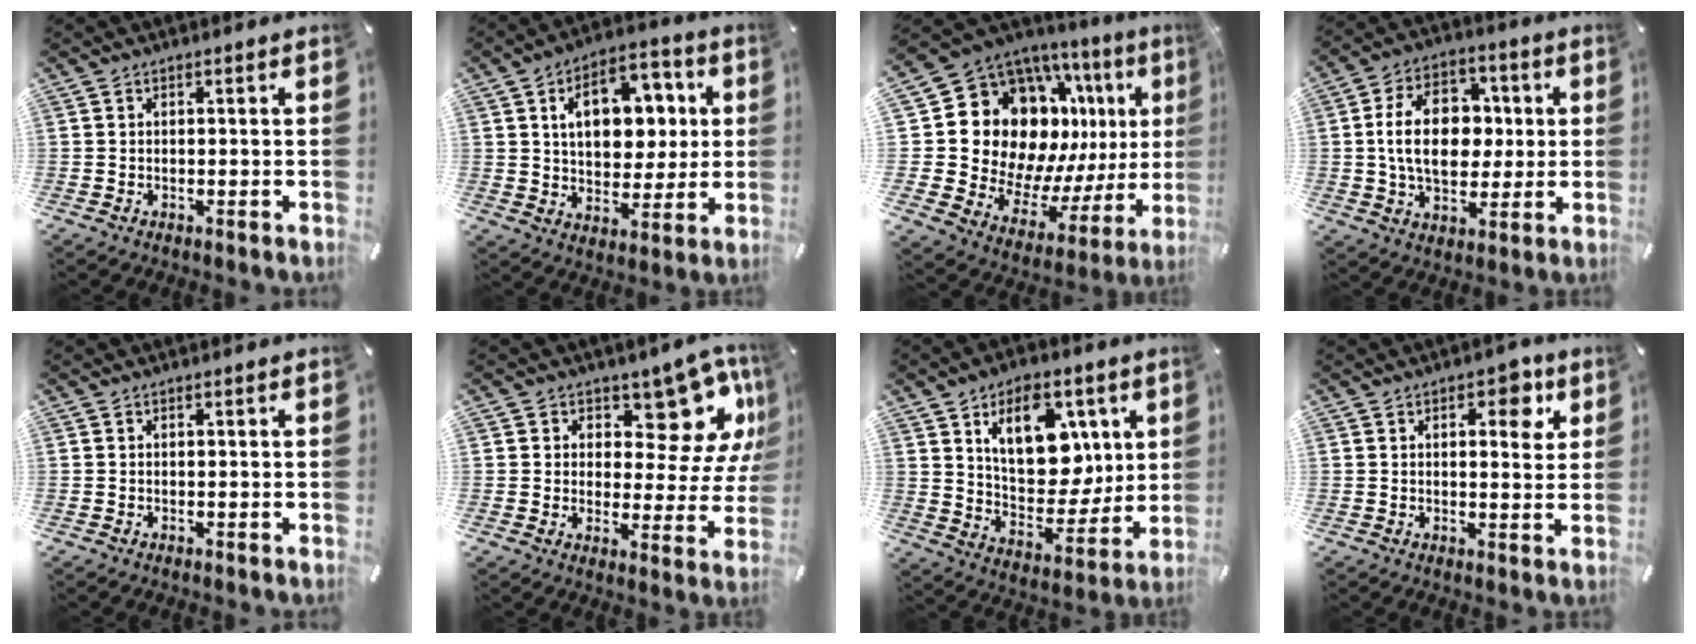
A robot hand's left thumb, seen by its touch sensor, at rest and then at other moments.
{"total": 14.3, "force": [3.8, 10.2, 9.3], "torque": [-0.132, -0.001, 0.067]}
{"total": 20.3, "force": [6.7, 15.5, 11.3], "torque": [-0.182, -0.077, 0.162]}
{"total": 16.3, "force": [1.1, 11.5, 11.5], "torque": [-0.203, 0.014, 0.017]}
{"total": 0.0}
{"total": 14.8, "force": [8.8, 7.9, 8.8], "torque": [-0.111, -0.071, 0.149]}
{"total": 16.1, "force": [7.2, 10.5, 9.8], "torque": [-0.139, -0.033, 0.131]}
{"total": 6.5, "force": [2.9, 3.3, 4.8], "torque": [-0.046, -0.012, 0.038]}